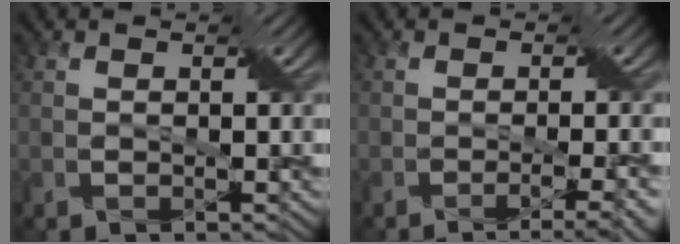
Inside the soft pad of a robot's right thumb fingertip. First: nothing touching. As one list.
[{"total": 4.8, "force": [-2.7, 0.4, 3.9], "torque": [-0.061, -0.007, -0.033]}]